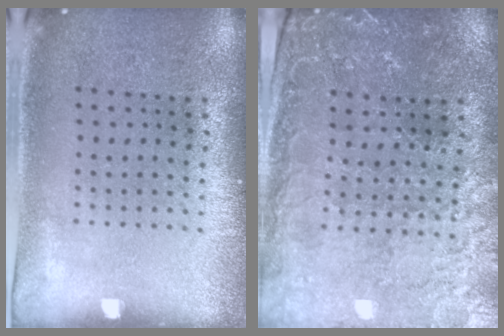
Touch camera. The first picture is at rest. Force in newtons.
{"total": 1.5, "press": 1.4, "slide": 0.5}